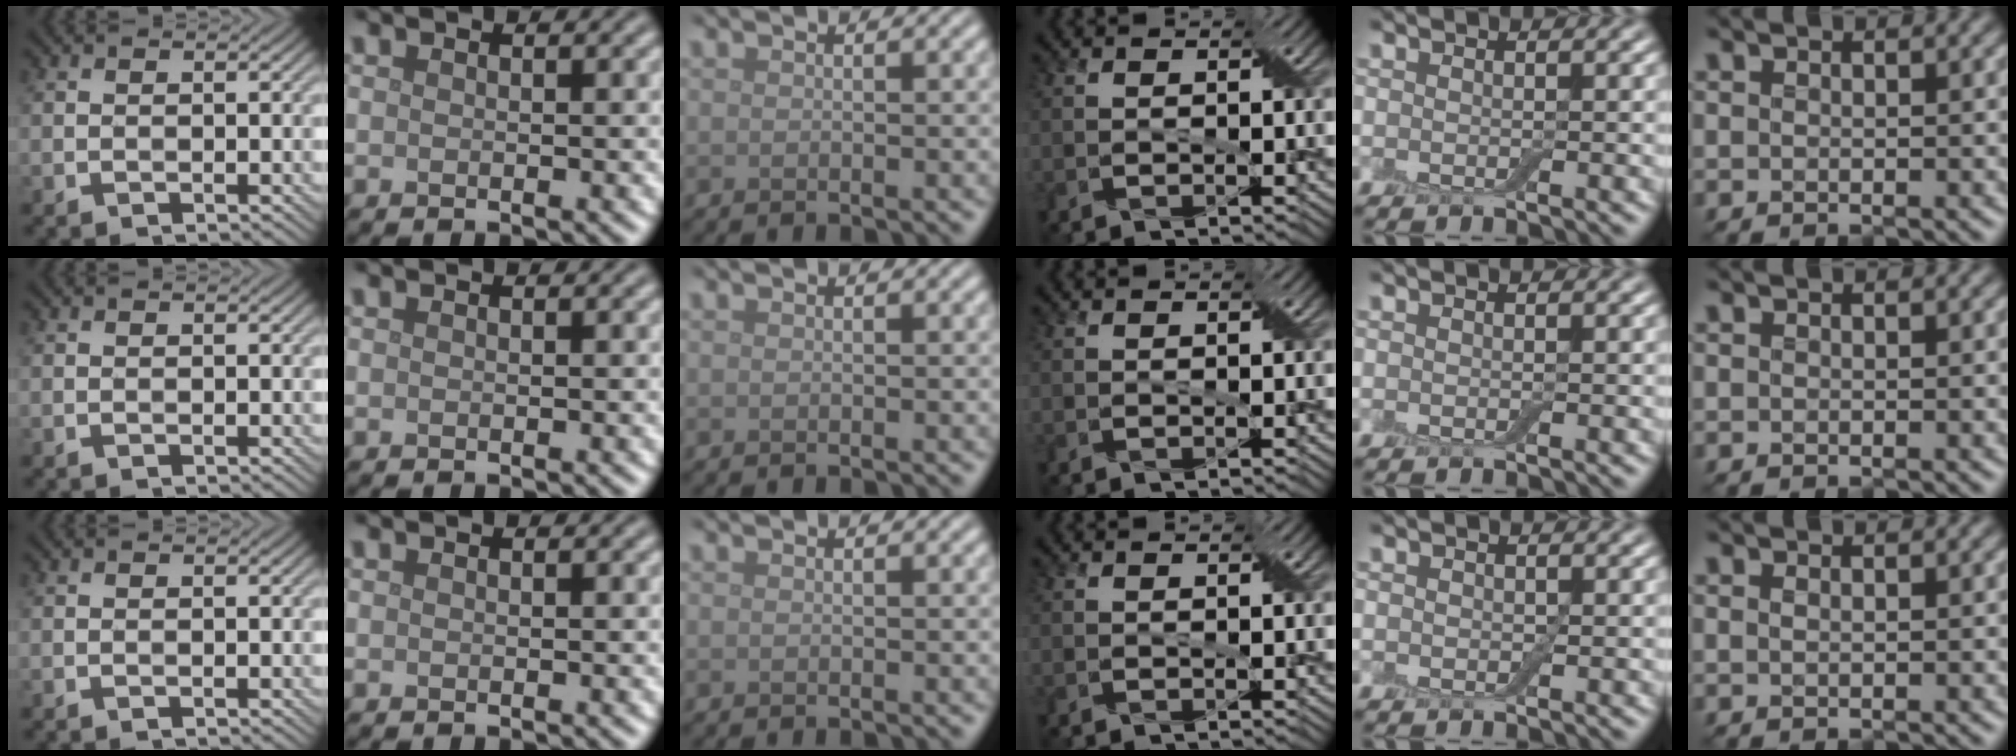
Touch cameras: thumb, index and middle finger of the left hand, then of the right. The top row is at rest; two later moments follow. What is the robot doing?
{"motion": "extract", "object": "drawer"}